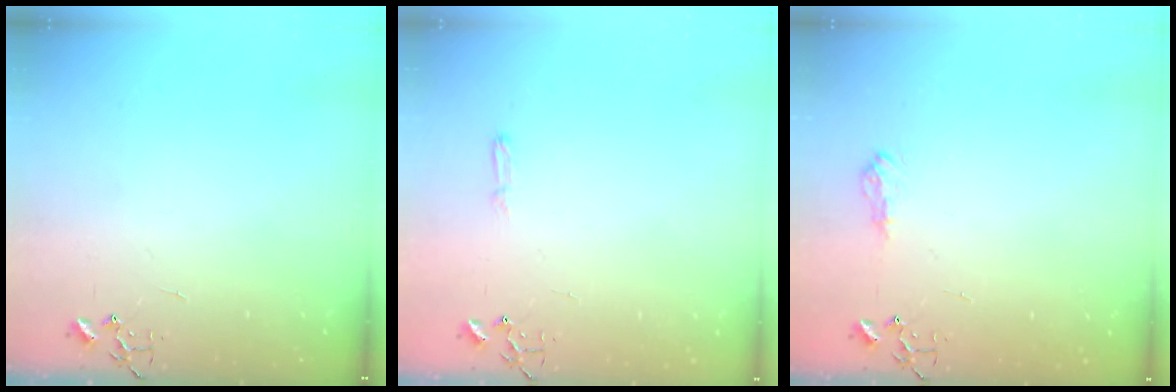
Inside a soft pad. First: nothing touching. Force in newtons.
{"total": 4.0, "press": 3.9, "slide": 0.5}
{"total": 8.8, "press": 8.8, "slide": 0.8}